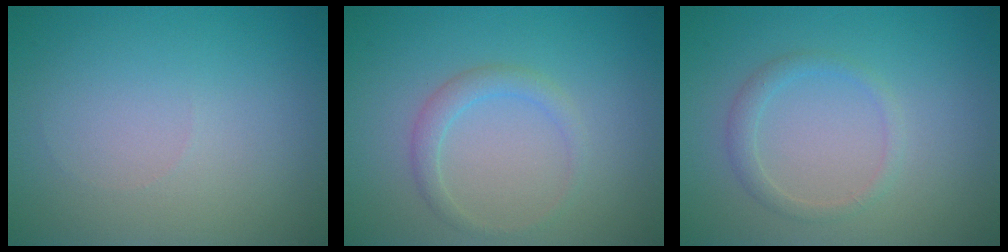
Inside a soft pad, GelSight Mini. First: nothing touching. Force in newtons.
{"total": 1.7, "press": 1.7, "slide": 0.2}
{"total": 1.5, "press": 1.5, "slide": 0.1}